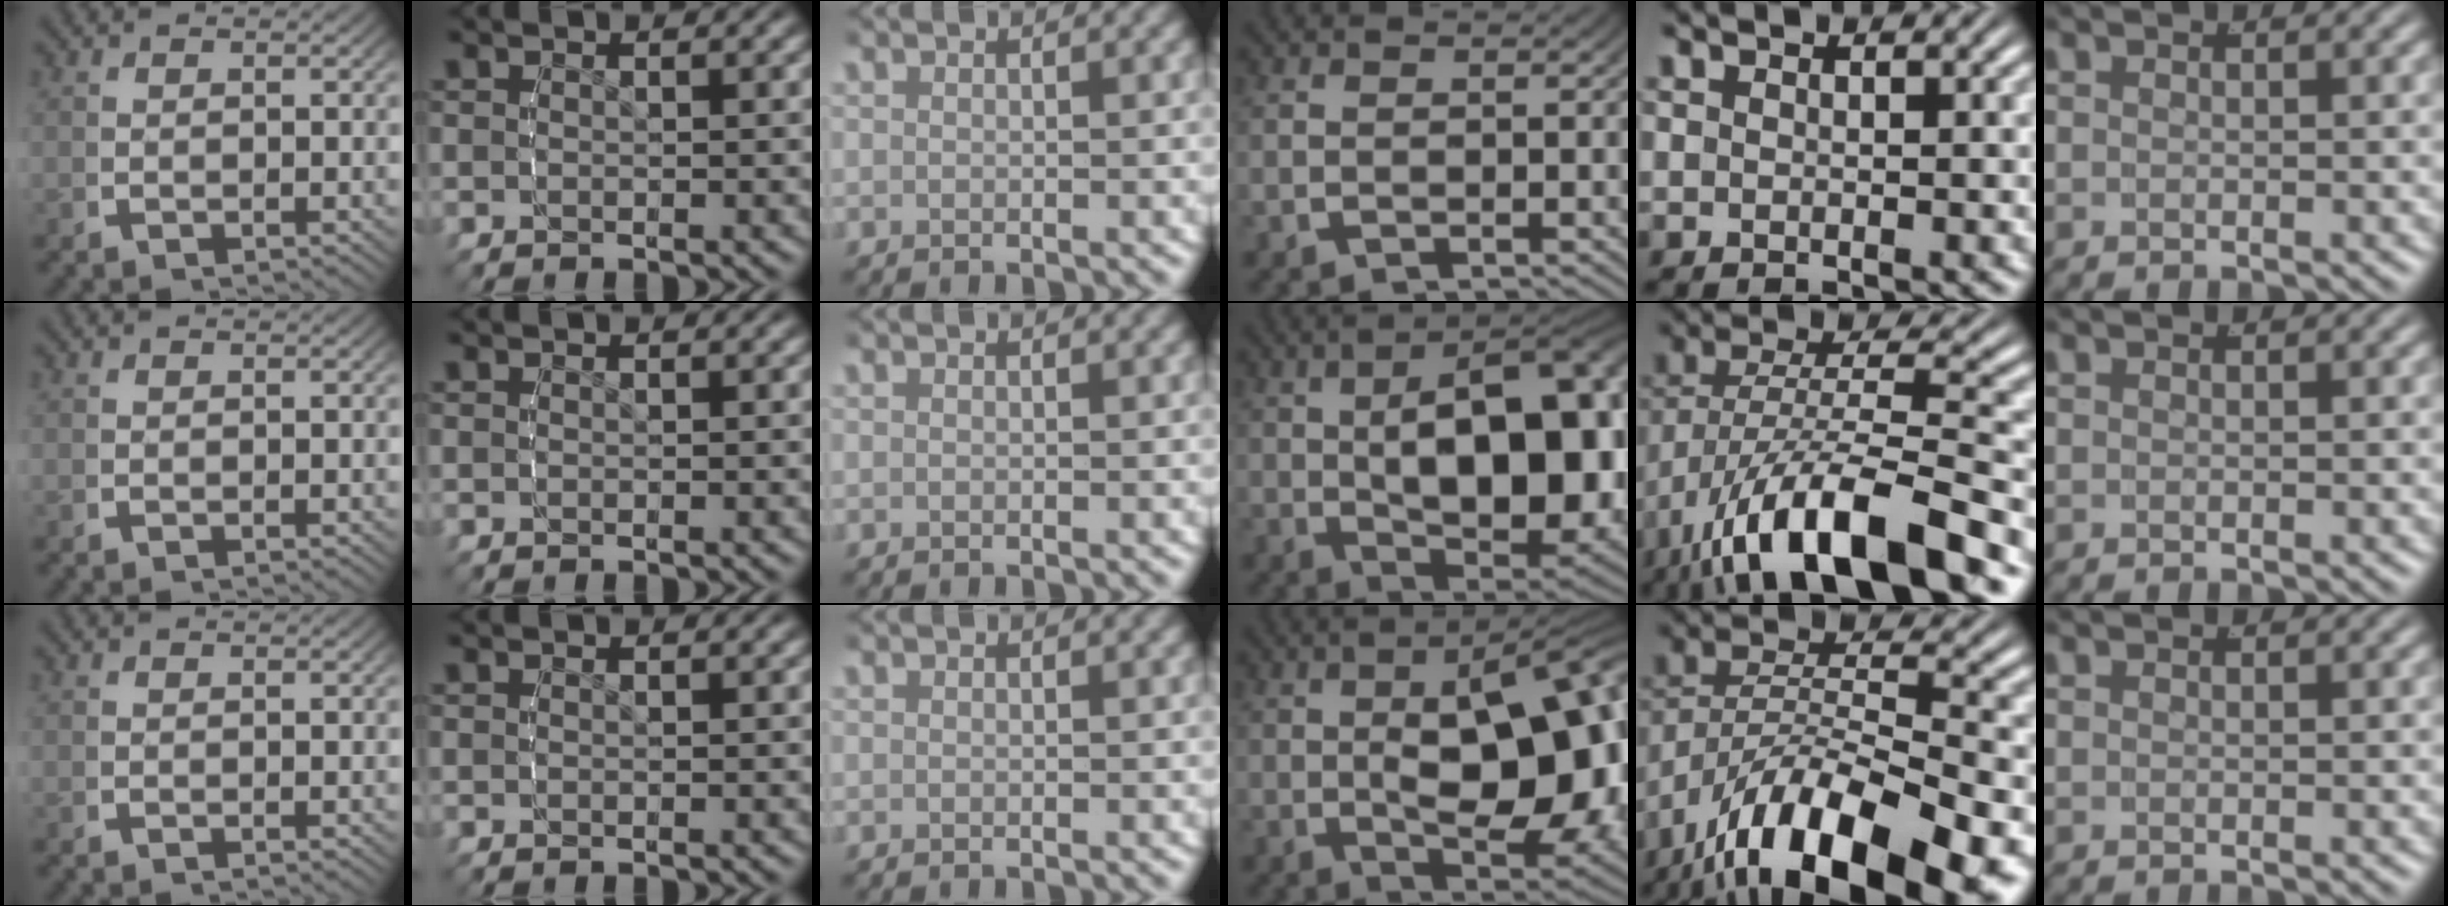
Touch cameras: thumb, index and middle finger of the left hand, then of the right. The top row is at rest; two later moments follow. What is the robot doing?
{"motion": "lift_and_place", "object": "legos"}